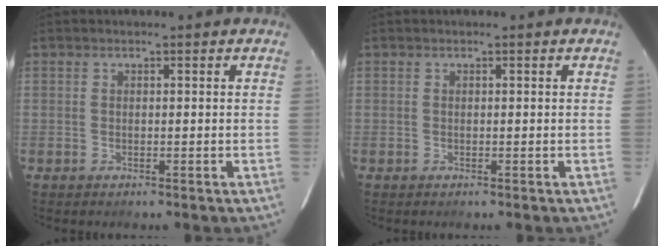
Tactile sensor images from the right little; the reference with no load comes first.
{"total": 0.0}